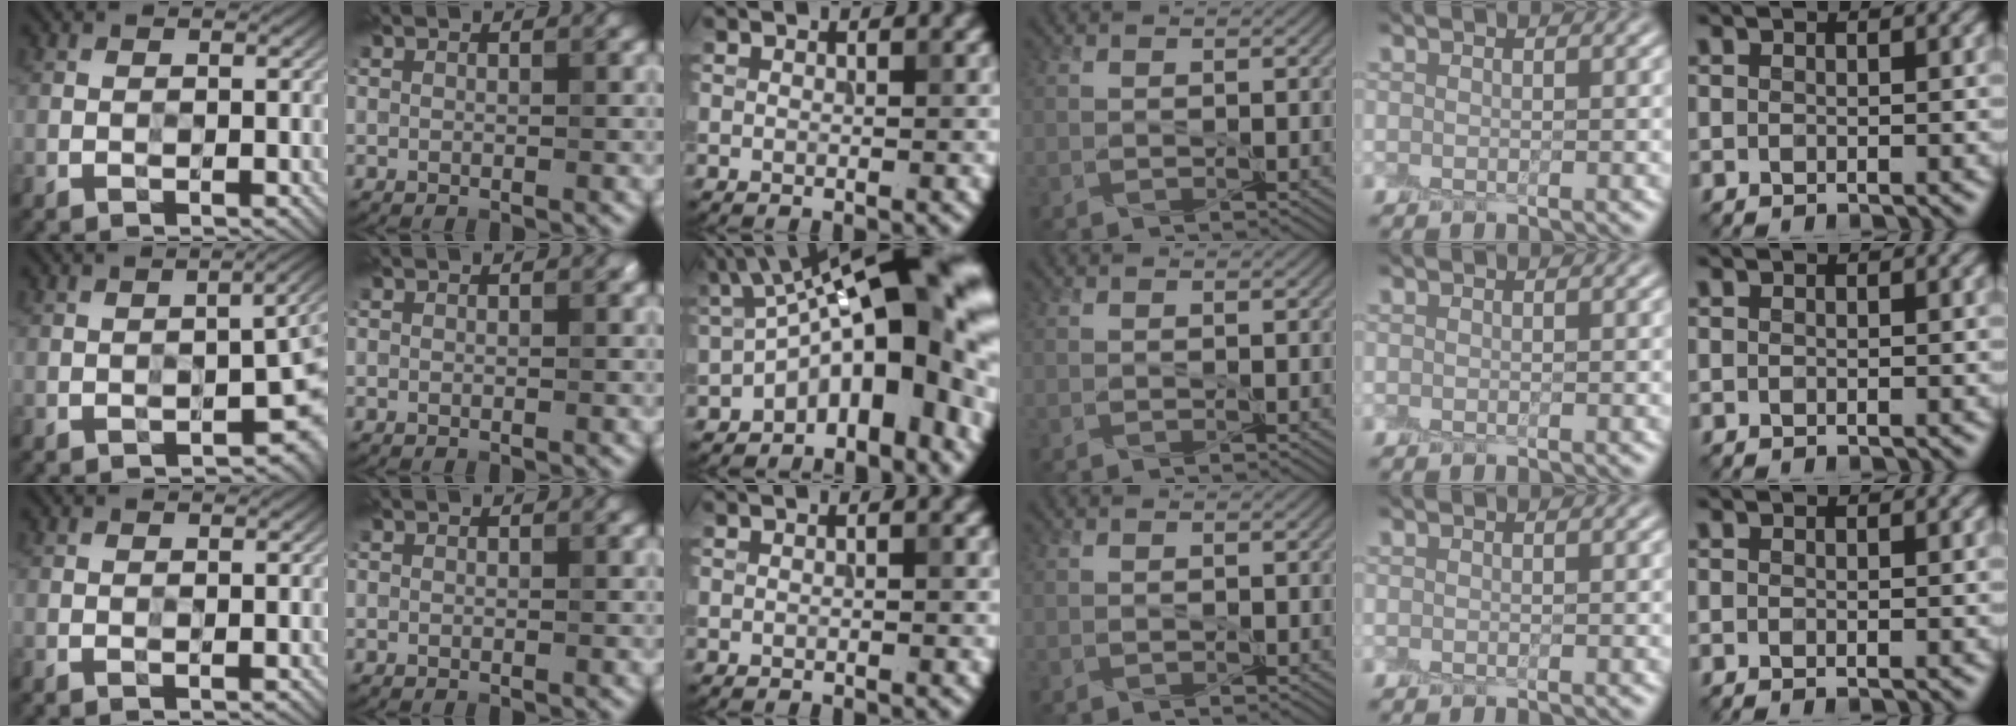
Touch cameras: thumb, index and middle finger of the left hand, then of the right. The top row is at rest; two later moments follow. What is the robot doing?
{"motion": "peel", "object": "aluminum foil"}